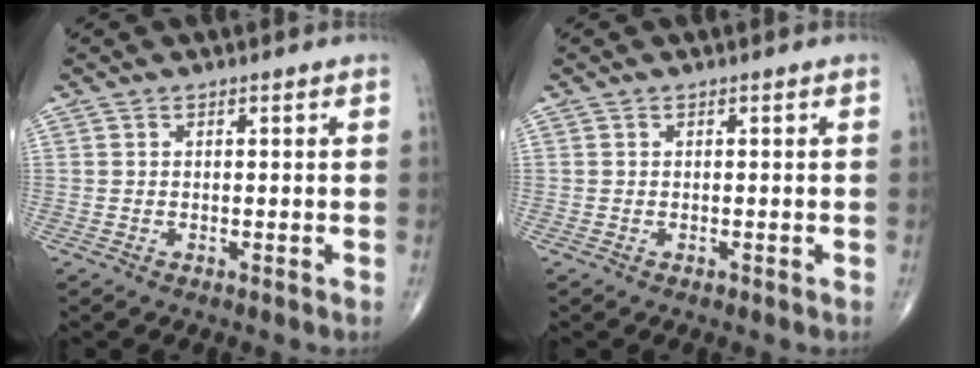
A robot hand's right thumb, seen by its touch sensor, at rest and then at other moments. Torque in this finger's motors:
{"motor_torque": [0.43, 0.19, -0.15, -0.37, 0.08]}